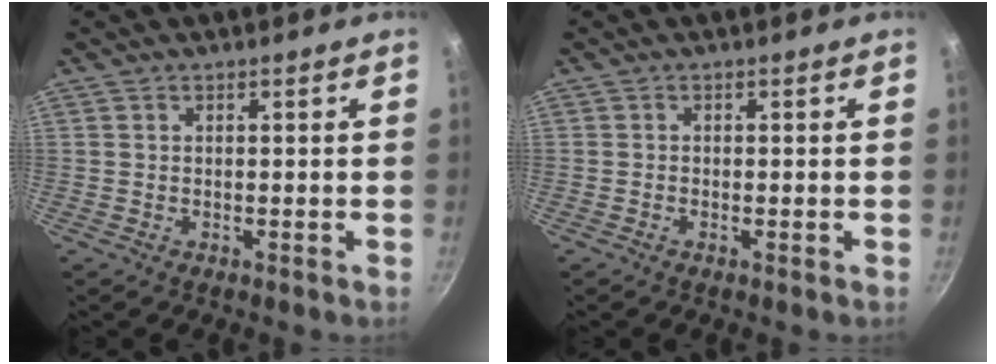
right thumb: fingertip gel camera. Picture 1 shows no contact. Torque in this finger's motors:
{"motor_torque": [0.31, 0.18, 0.37, -0.03, -0.05]}